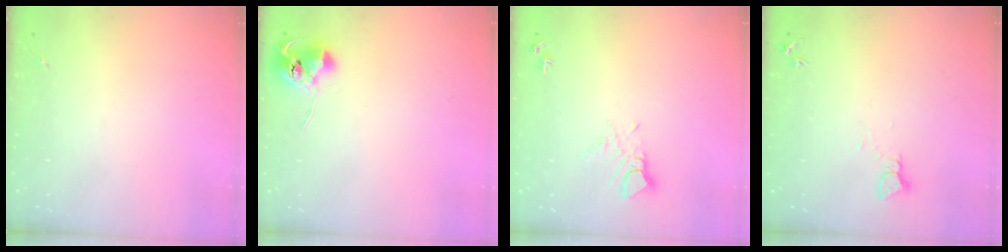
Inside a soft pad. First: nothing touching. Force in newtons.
{"total": 7.8, "press": 7.8, "slide": 0.8}
{"total": 7.2, "press": 7.2, "slide": 0.8}
{"total": 2.2, "press": 2.2, "slide": 0.2}